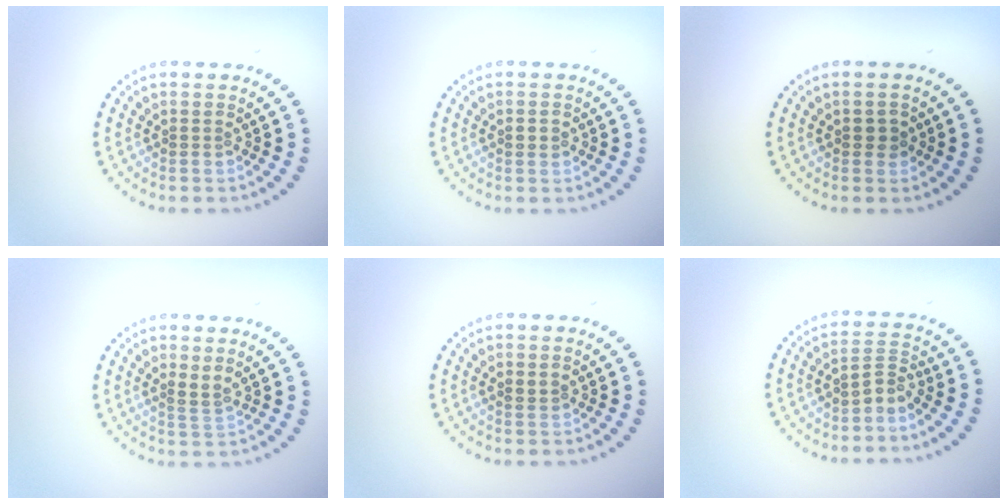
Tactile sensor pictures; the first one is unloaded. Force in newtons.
{"total": 1.2, "press": 1.2, "slide": 0.0}
{"total": 1.2, "press": 1.2, "slide": 0.2}
{"total": 1.4, "press": 1.1, "slide": 1.0}
{"total": 0.8, "press": 0.8, "slide": 0.1}
{"total": 2.0, "press": 1.4, "slide": 1.5}